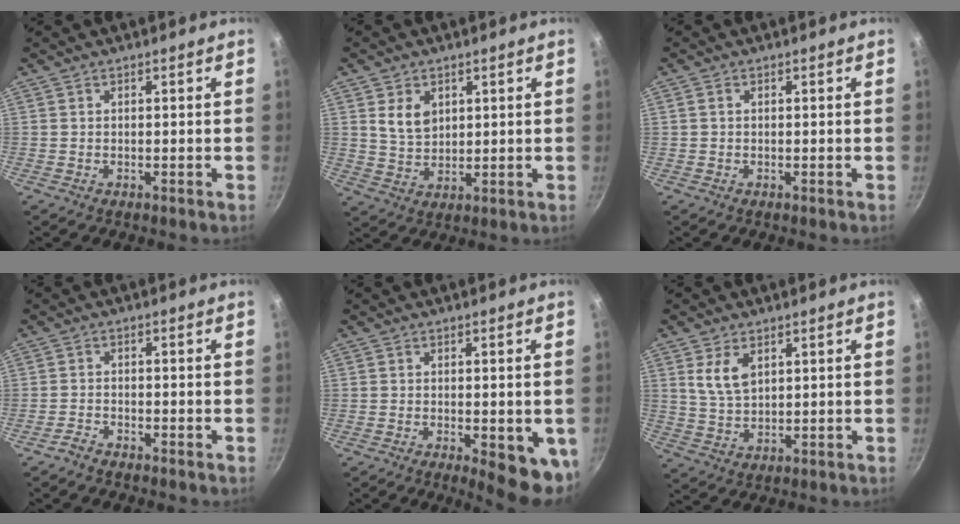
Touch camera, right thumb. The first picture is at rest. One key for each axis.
{"total": 5.9, "fx": 2.1, "fy": 4.2, "fz": 3.6, "tx": -0.050, "ty": -0.014, "tz": 0.045}
{"total": 0.7, "fx": 0.1, "fy": 0.5, "fz": 0.4, "tx": -0.007, "ty": 0.004, "tz": 0.002}
{"total": 1.9, "fx": -1.8, "fy": 0.4, "fz": 0.5, "tx": -0.018, "ty": 0.019, "tz": -0.037}
{"total": 9.9, "fx": -2.6, "fy": 3.5, "fz": 8.8, "tx": -0.090, "ty": -0.005, "tz": -0.026}
{"total": 6.2, "fx": 2.6, "fy": 3.5, "fz": 4.4, "tx": -0.076, "ty": -0.015, "tz": 0.055}